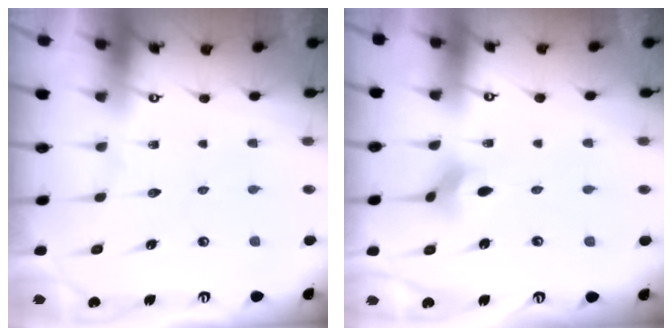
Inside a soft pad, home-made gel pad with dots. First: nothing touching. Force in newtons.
{"total": 2.8, "press": 2.7, "slide": 0.7}